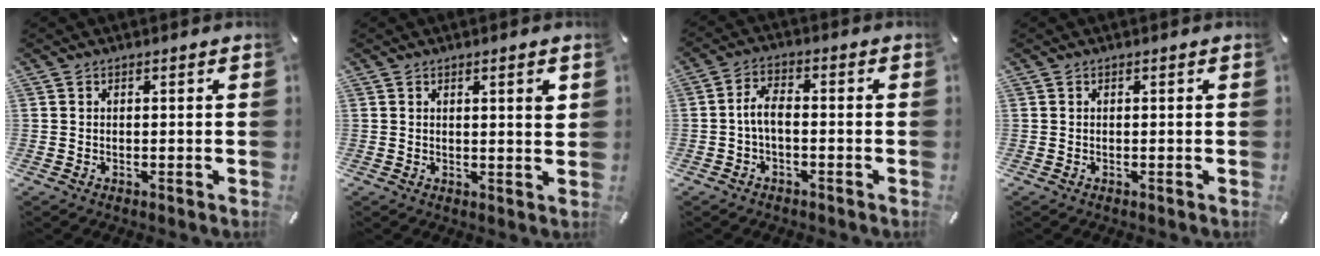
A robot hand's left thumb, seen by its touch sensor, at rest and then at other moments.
{"total": 3.3, "force": [1.3, 0.5, 3.0], "torque": [-0.043, -0.007, 0.017]}
{"total": 5.0, "force": [-1.4, 2.7, 4.1], "torque": [-0.091, 0.008, -0.031]}
{"total": 0.0}